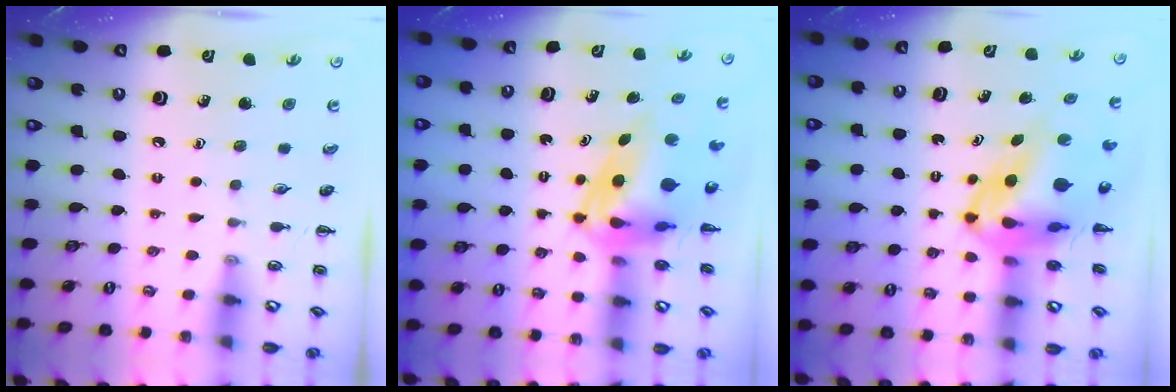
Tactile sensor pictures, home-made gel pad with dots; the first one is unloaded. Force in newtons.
{"total": 9.5, "press": 9.0, "slide": 3.1}
{"total": 9.0, "press": 8.6, "slide": 2.7}